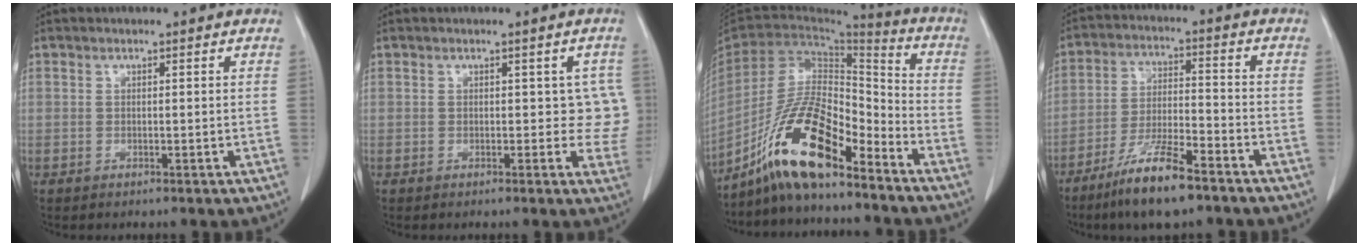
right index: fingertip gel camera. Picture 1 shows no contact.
{"total": 4.2, "force": [0.4, 2.8, 3.1], "torque": [-0.006, 0.011, 0.001]}
{"total": 15.1, "force": [-10.5, 3.3, 10.3], "torque": [-0.197, 0.012, -0.194]}
{"total": 11.1, "force": [-7.8, 1.6, 7.8], "torque": [-0.150, -0.021, -0.143]}